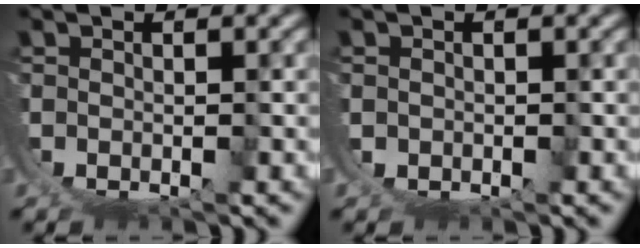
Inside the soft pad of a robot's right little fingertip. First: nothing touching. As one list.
[{"total": 0.9, "force": [0.7, 0.2, -0.5], "torque": [-0.001, 0.002, 0.012]}]